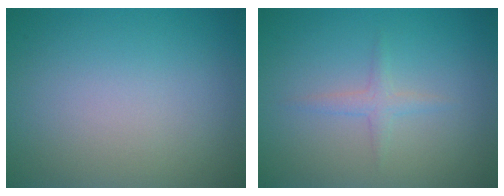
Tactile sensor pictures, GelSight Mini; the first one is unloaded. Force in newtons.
{"total": 1.3, "press": 1.3, "slide": 0.1}